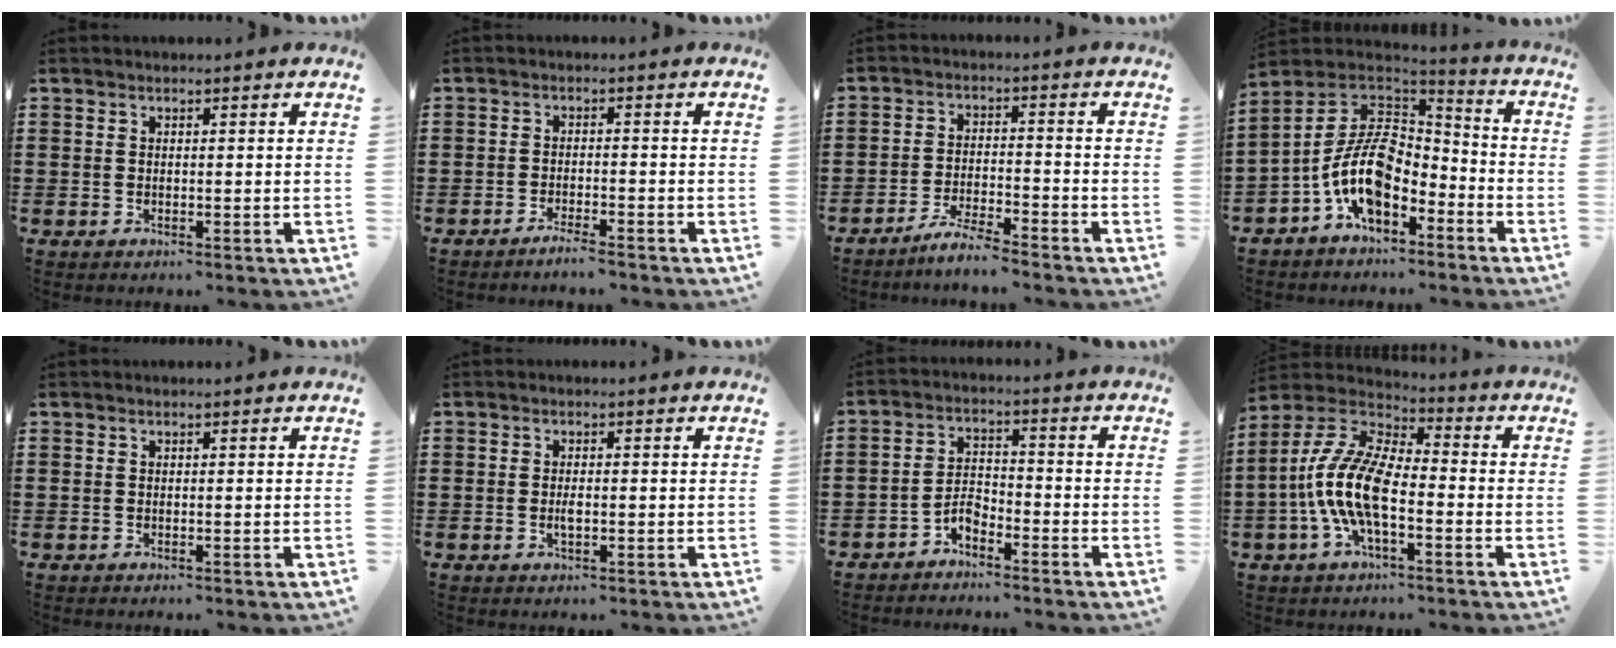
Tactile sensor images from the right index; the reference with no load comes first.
{"total": 2.3, "force": [-2.1, -0.2, 0.9], "torque": [-0.015, 0.001, -0.039]}
{"total": 4.5, "force": [-4.3, -0.2, 1.4], "torque": [-0.033, -0.002, -0.085]}
{"total": 12.4, "force": [-4.1, 6.7, 9.6], "torque": [-0.221, 0.001, -0.087]}
{"total": 0.0}
{"total": 1.8, "force": [-0.3, 0.6, 1.6], "torque": [-0.030, 0.000, -0.005]}
{"total": 3.5, "force": [-2.7, 1.5, 1.7], "torque": [-0.050, 0.003, -0.058]}
{"total": 12.1, "force": [-3.1, 5.0, 10.6], "torque": [-0.259, -0.008, -0.067]}